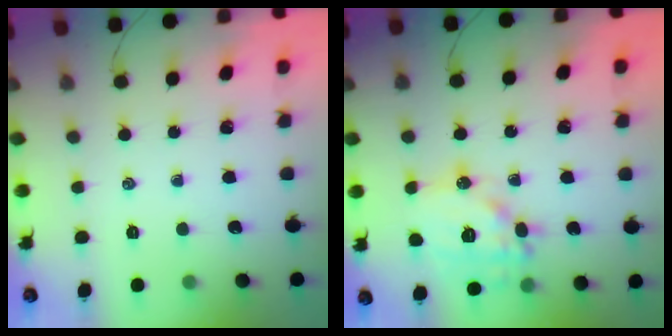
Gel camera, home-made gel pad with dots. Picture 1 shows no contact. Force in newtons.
{"total": 15.9, "press": 15.8, "slide": 1.5}